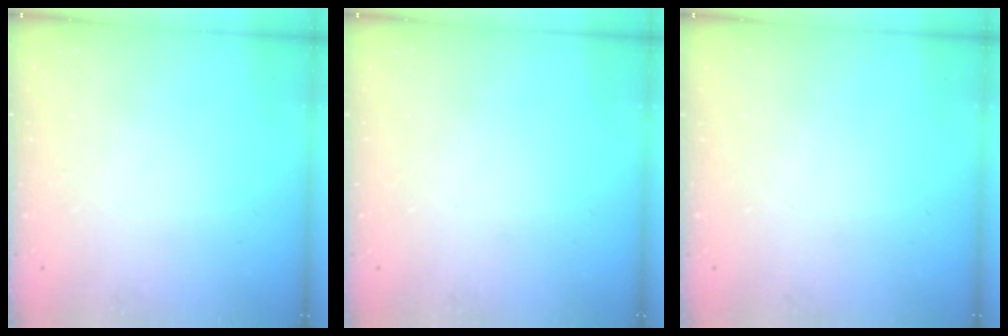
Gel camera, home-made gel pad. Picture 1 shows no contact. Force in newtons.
{"total": 0.0}
{"total": 0.0}